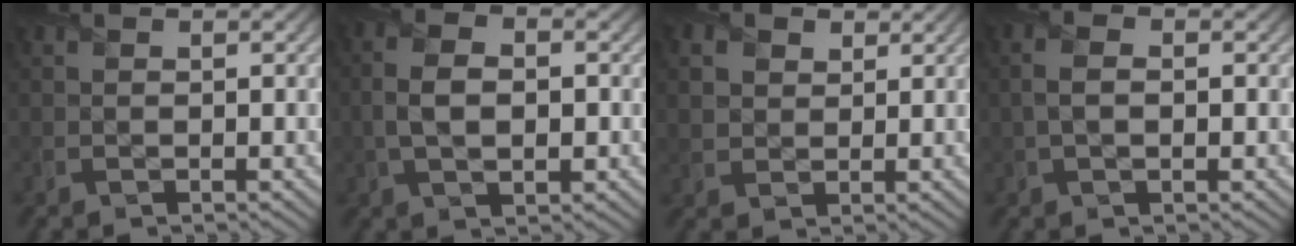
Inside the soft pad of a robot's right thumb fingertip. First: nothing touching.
{"total": 6.1, "force": [-0.3, 3.6, 4.9], "torque": [-0.107, -0.007, -0.007]}
{"total": 3.9, "force": [1.8, 2.9, 1.8], "torque": [-0.057, -0.001, 0.035]}
{"total": 3.4, "force": [0.2, 1.9, 2.7], "torque": [-0.067, 0.000, 0.003]}